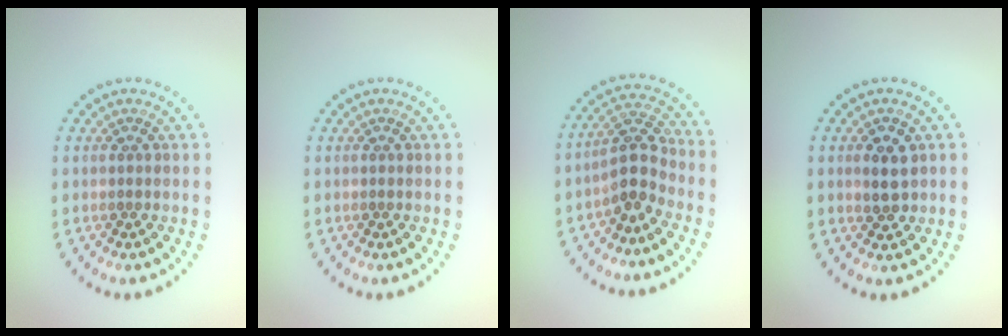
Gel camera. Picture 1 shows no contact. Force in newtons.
{"total": 0.0}
{"total": 3.2, "press": 2.9, "slide": 1.5}
{"total": 2.4, "press": 2.3, "slide": 0.4}